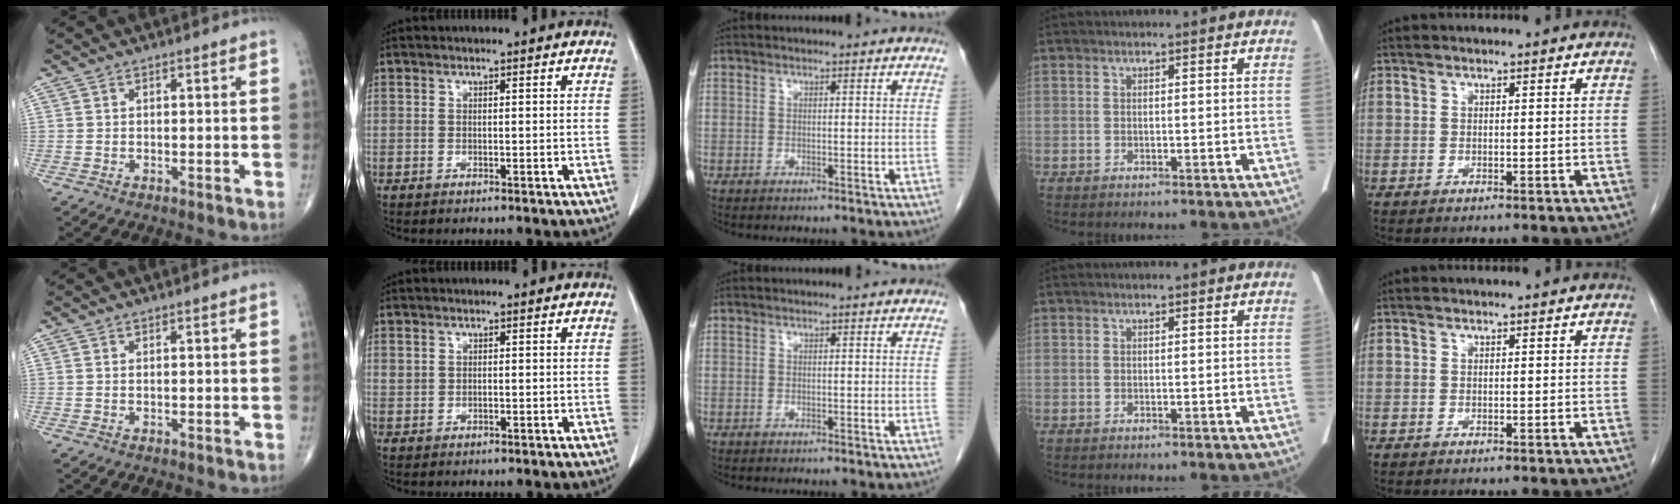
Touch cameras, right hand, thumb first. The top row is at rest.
{"index": {"total": 1.8, "force": [0.1, 1.5, 1.1], "torque": [-0.033, 0.017, 0.009]}}